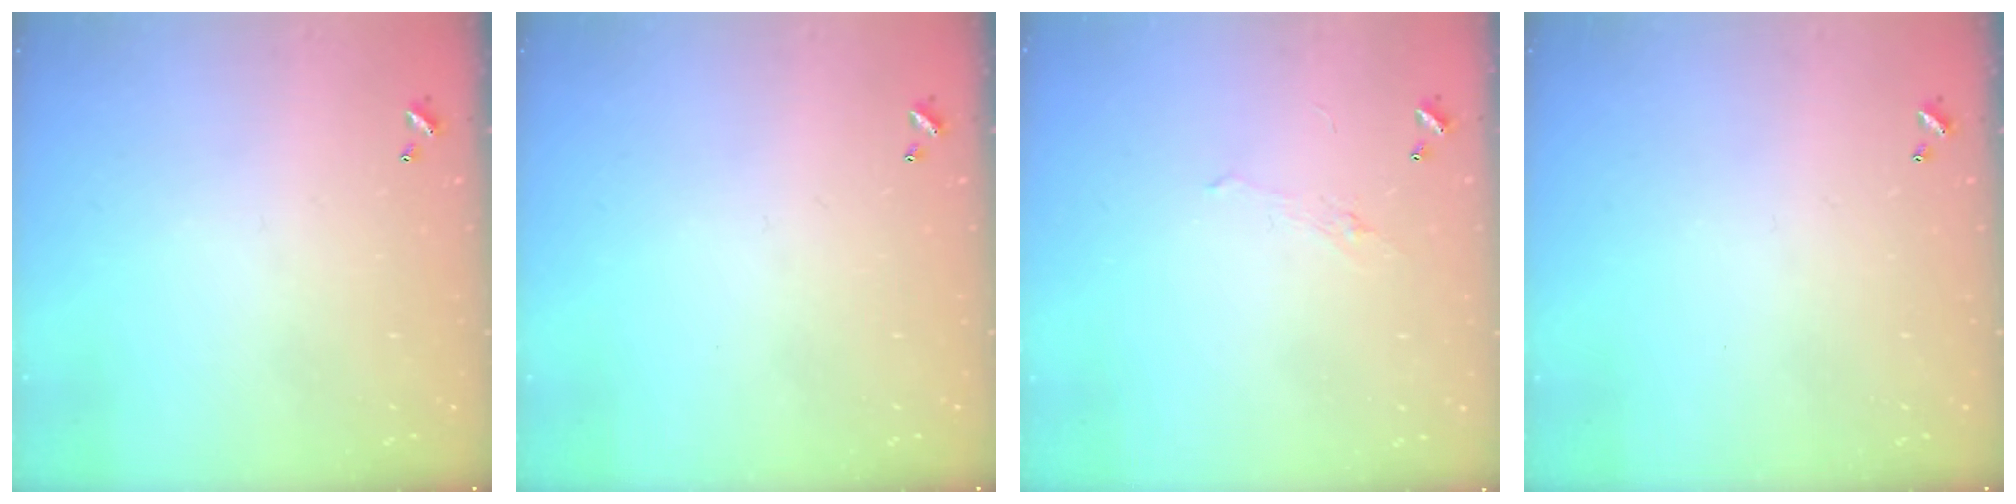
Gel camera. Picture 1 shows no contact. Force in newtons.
{"total": 0.0}
{"total": 0.9, "press": 0.5, "slide": 0.7}
{"total": 0.0}